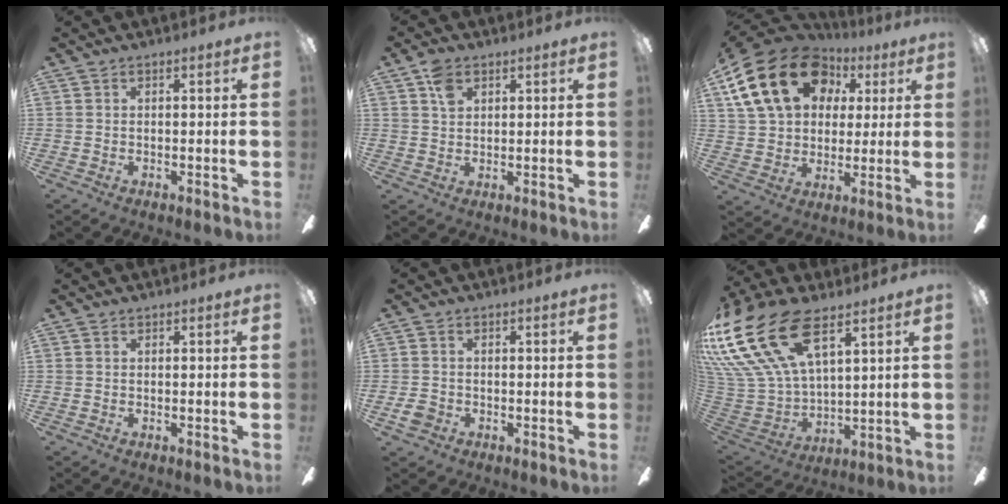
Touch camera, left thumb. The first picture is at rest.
{"total": 4.4, "force": [2.4, 2.8, 2.4], "torque": [-0.046, 0.000, 0.044]}
{"total": 21.9, "force": [8.7, 15.8, 12.4], "torque": [-0.235, -0.010, 0.156]}
{"total": 0.0}
{"total": 3.2, "force": [-1.4, 2.5, 1.4], "torque": [-0.035, 0.005, -0.028]}
{"total": 24.6, "force": [14.0, 12.4, 16.0], "torque": [-0.356, -0.078, 0.254]}